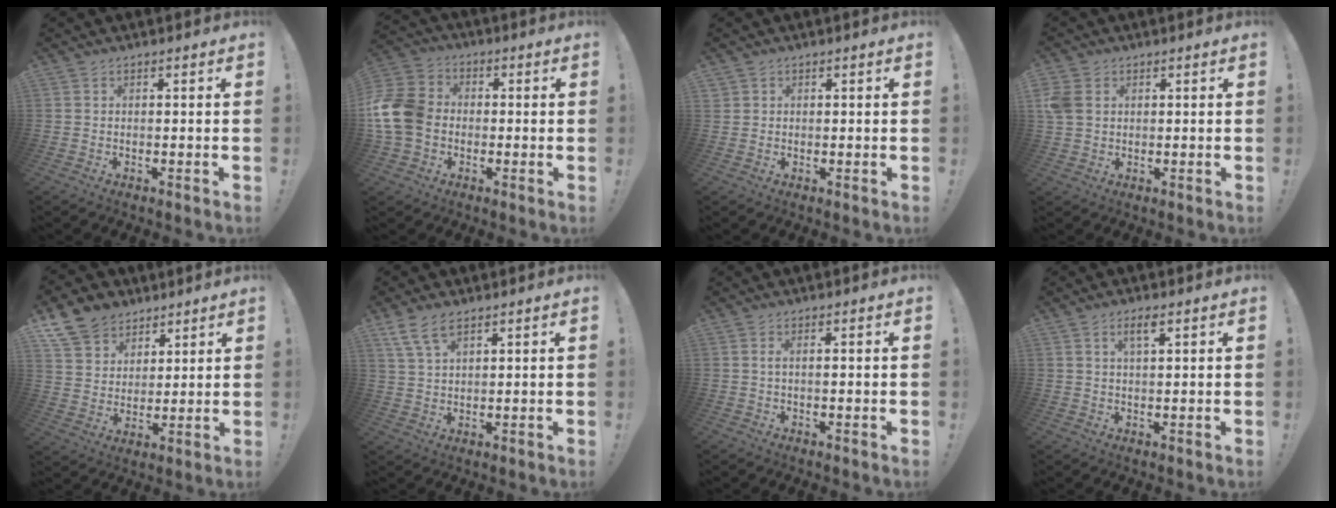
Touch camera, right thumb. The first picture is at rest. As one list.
[{"total": 14.8, "force": [-1.6, 11.7, 9.0], "torque": [-0.176, 0.025, -0.027]}, {"total": 1.2, "force": [0.7, 1.1, 0.1], "torque": [0.002, -0.001, 0.012]}, {"total": 6.2, "force": [1.6, 4.9, 3.5], "torque": [-0.080, 0.008, 0.034]}, {"total": 11.3, "force": [7.5, 8.0, 2.6], "torque": [-0.043, -0.054, 0.149]}, {"total": 7.4, "force": [4.6, 3.4, 4.7], "torque": [-0.087, -0.009, 0.090]}, {"total": 1.6, "force": [0.0, 0.0, 1.6], "torque": [-0.024, -0.004, -0.003]}, {"total": 3.4, "force": [1.8, 0.8, 2.8], "torque": [-0.046, -0.002, 0.026]}]